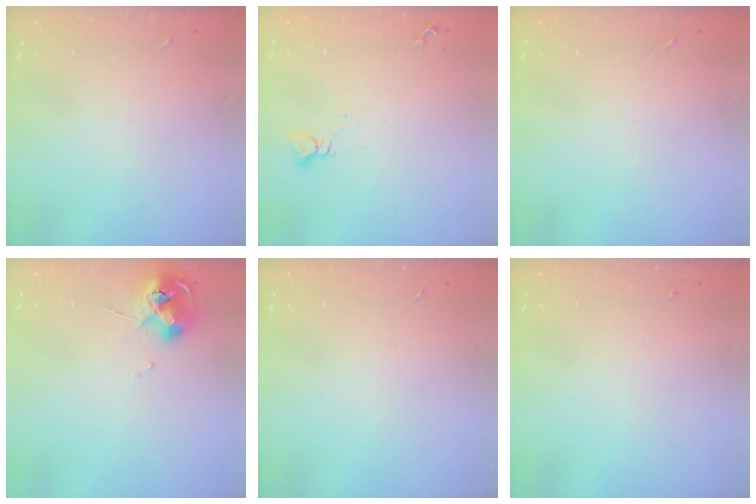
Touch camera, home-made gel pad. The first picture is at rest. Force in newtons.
{"total": 2.7, "press": 2.7, "slide": 0.2}
{"total": 0.0}
{"total": 10.0, "press": 9.9, "slide": 1.4}
{"total": 0.0}
{"total": 0.0}